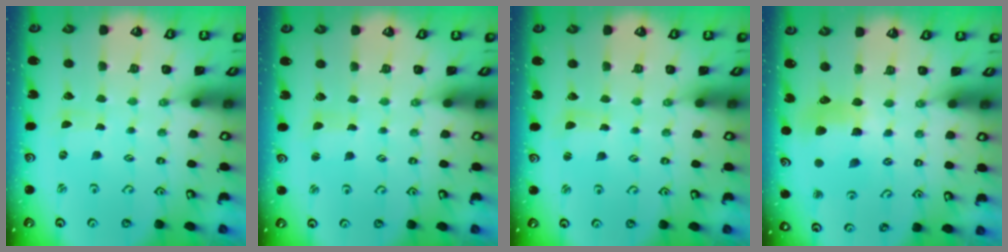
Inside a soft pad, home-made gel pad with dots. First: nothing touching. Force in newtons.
{"total": 1.2, "press": 1.1, "slide": 0.3}
{"total": 3.0, "press": 2.9, "slide": 0.4}
{"total": 8.6, "press": 8.5, "slide": 1.3}